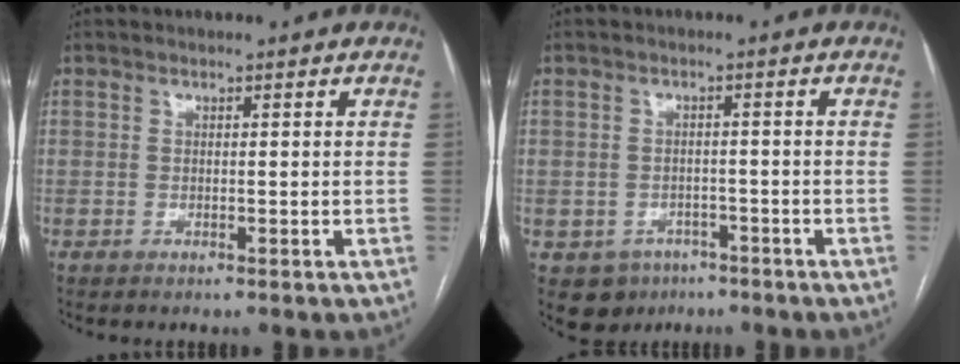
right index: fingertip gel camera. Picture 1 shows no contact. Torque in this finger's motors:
{"motor_torque": [-0.10, 0.04, -0.72, -0.11]}